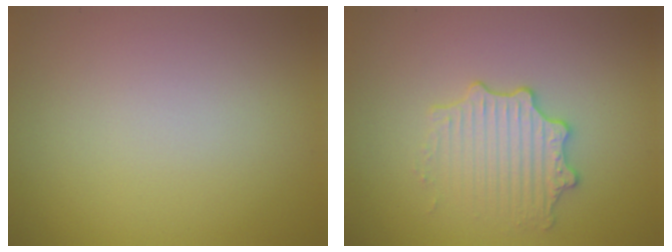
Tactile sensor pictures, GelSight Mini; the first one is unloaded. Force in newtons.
{"total": 2.9, "press": 2.8, "slide": 0.7}